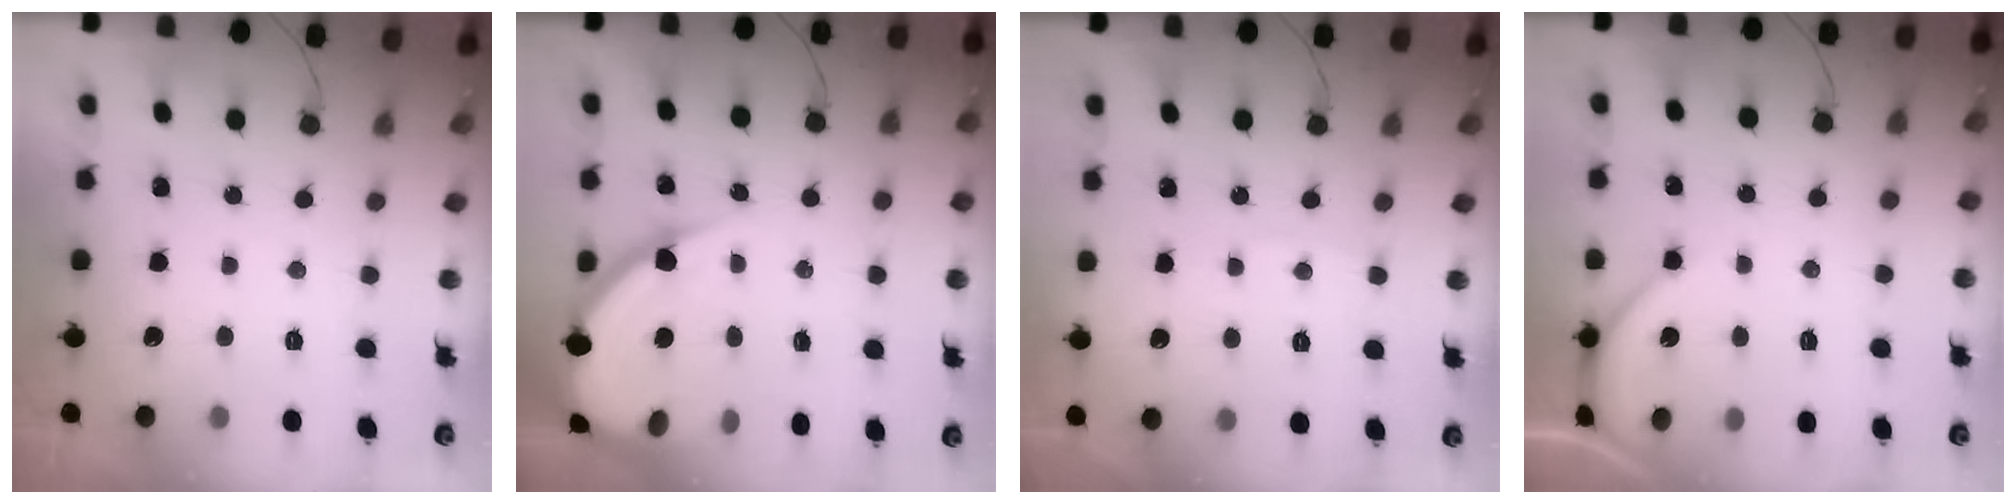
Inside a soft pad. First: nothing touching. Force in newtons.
{"total": 13.8, "press": 13.8, "slide": 1.1}
{"total": 2.8, "press": 2.8, "slide": 0.4}
{"total": 4.7, "press": 4.7, "slide": 0.5}